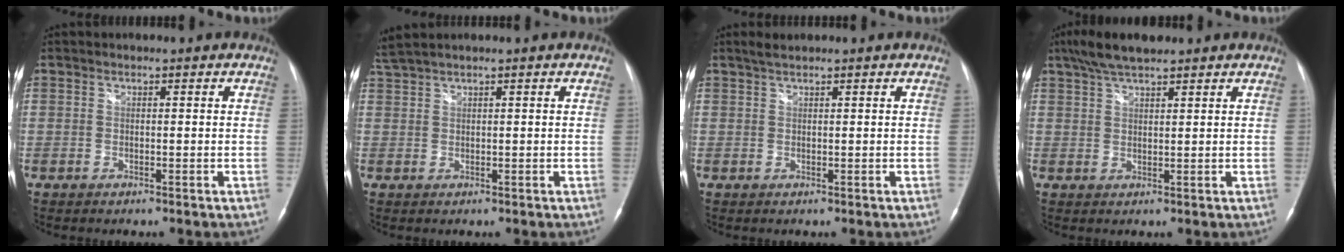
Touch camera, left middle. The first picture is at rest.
{"total": 3.7, "force": [3.1, -0.4, 2.0], "torque": [-0.047, 0.031, 0.065]}
{"total": 1.3, "force": [1.1, 0.1, 0.6], "torque": [-0.016, 0.009, 0.025]}
{"total": 6.3, "force": [5.0, 1.2, 3.7], "torque": [-0.074, 0.023, 0.092]}